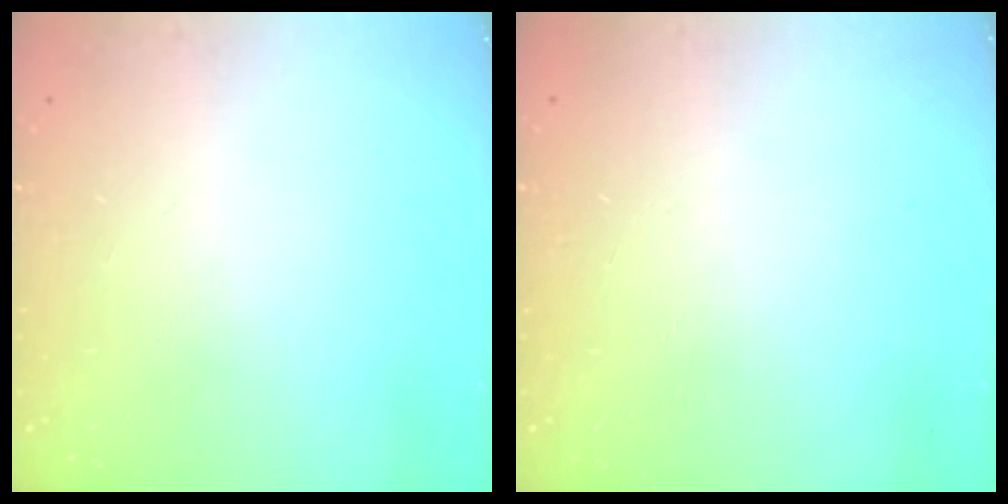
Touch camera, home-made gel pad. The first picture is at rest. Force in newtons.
{"total": 2.6, "press": 2.6, "slide": 0.2}